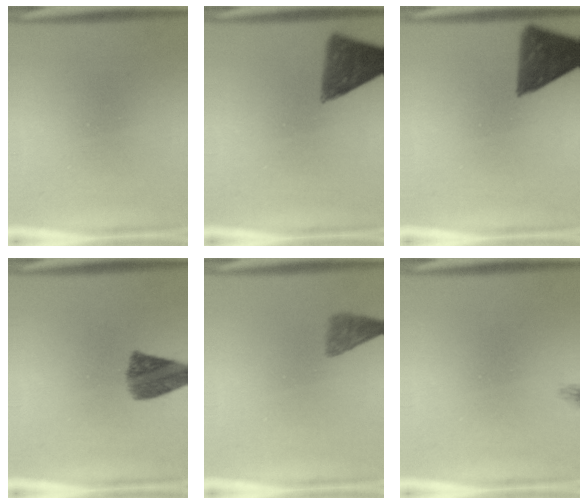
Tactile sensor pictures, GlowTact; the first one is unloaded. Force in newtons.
{"total": 8.6}
{"total": 9.4}
{"total": 7.3}
{"total": 3.3}
{"total": 0.9}